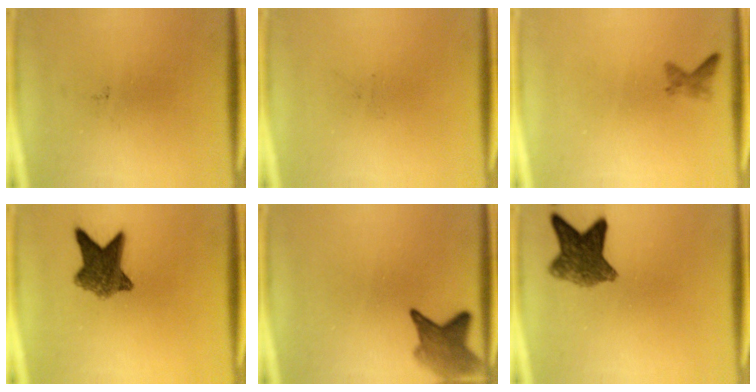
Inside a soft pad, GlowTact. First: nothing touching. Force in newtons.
{"total": 0.0}
{"total": 1.1}
{"total": 7.8}
{"total": 4.7}
{"total": 7.4}